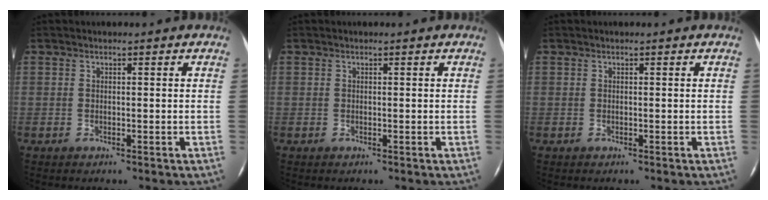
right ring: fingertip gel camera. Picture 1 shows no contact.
{"total": 0.0}
{"total": 0.0}